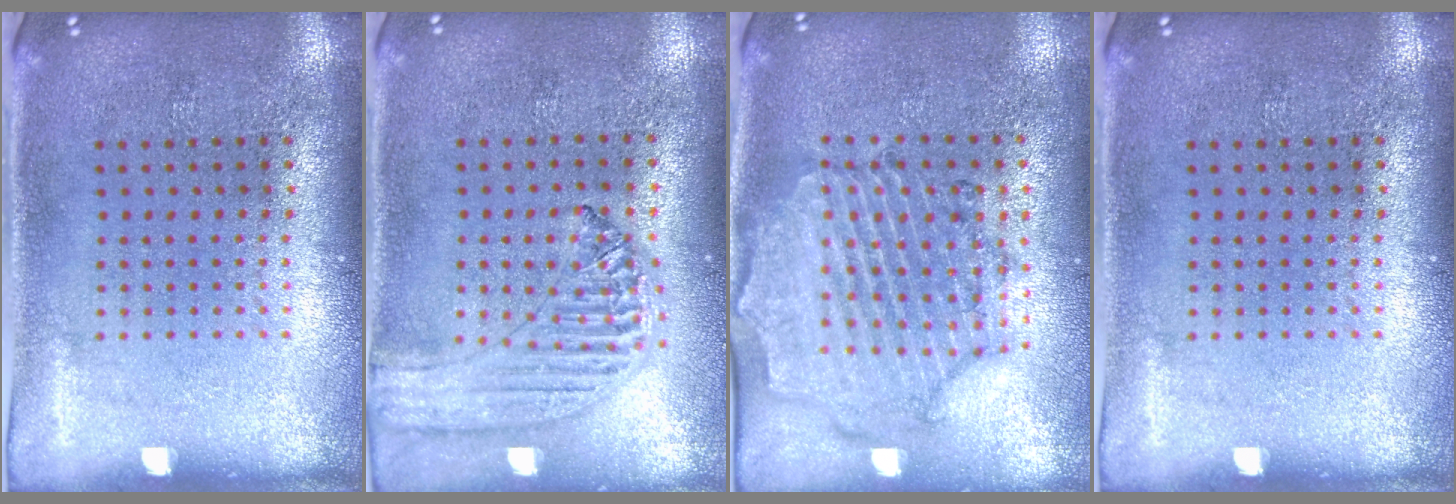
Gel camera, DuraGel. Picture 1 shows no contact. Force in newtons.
{"total": 1.2, "press": 1.2, "slide": 0.1}
{"total": 1.2, "press": 1.1, "slide": 0.3}
{"total": 0.0}